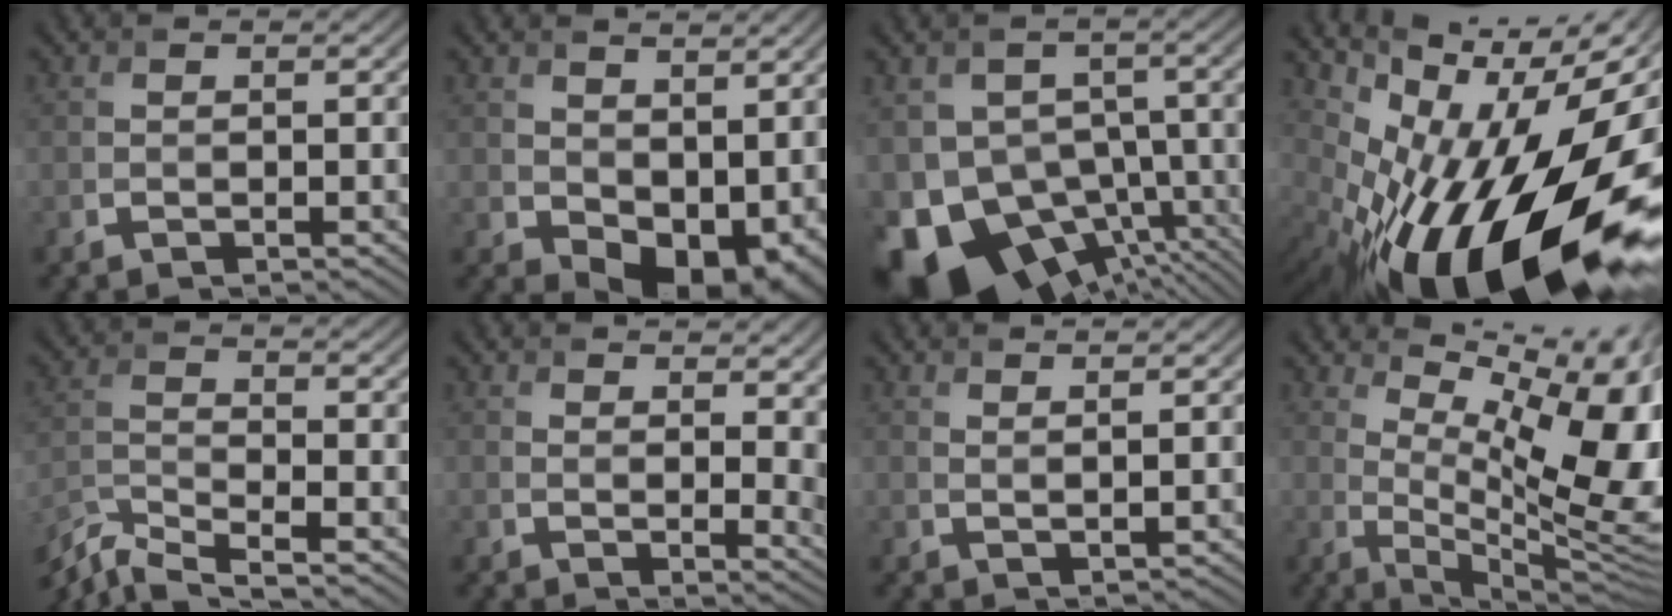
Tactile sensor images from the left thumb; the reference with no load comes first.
{"total": 9.1, "force": [1.6, 6.2, 6.5], "torque": [-0.110, -0.028, 0.048]}
{"total": 14.1, "force": [-6.8, 9.7, 7.7], "torque": [-0.170, -0.022, -0.106]}
{"total": 19.6, "force": [-5.8, 9.1, 16.3], "torque": [-0.268, -0.014, -0.112]}
{"total": 6.3, "force": [-5.5, 1.0, 3.0], "torque": [-0.070, -0.013, -0.117]}
{"total": 9.3, "force": [5.0, 3.6, 6.9], "torque": [-0.096, 0.007, 0.079]}
{"total": 2.0, "force": [1.8, 0.1, 0.7], "torque": [-0.006, -0.005, 0.034]}
{"total": 15.5, "force": [3.3, 6.2, 13.8], "torque": [-0.196, 0.005, 0.066]}